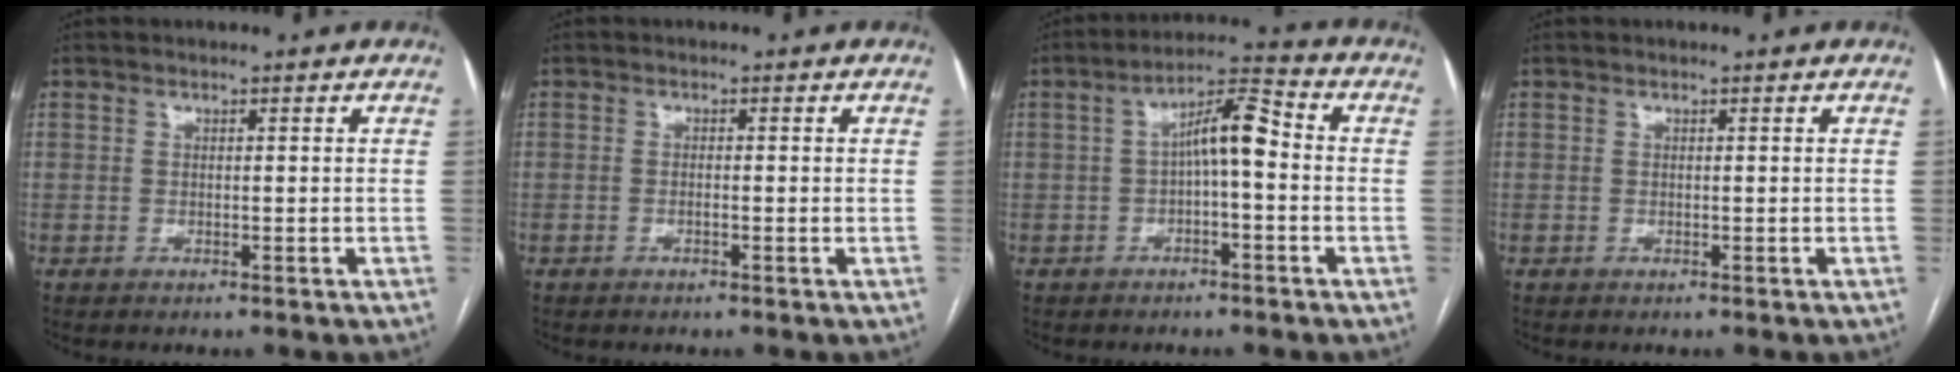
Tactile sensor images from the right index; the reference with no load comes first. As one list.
[{"total": 0.8, "force": [-0.2, 0.1, 0.8], "torque": [-0.013, 0.000, -0.003]}, {"total": 7.4, "force": [-0.2, 1.8, 7.2], "torque": [-0.124, 0.032, -0.005]}, {"total": 0.0}]